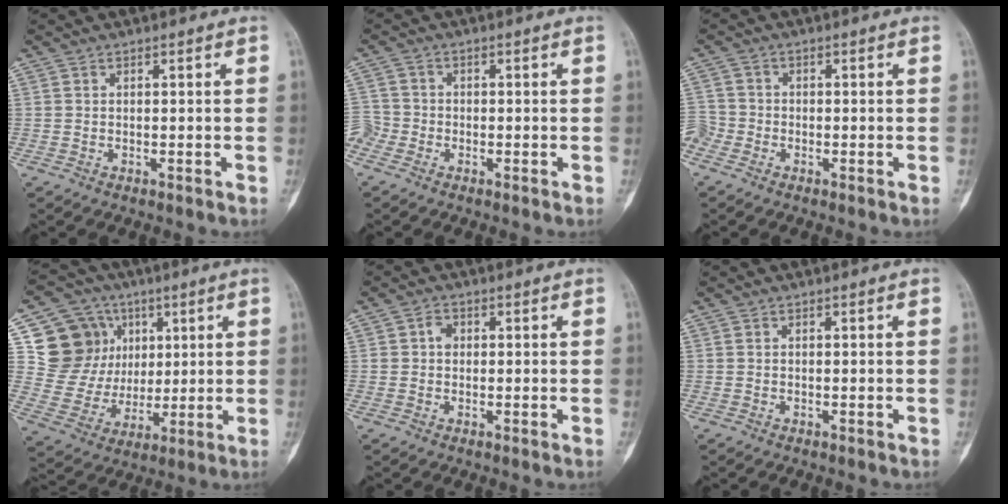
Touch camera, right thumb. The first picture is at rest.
{"total": 4.6, "force": [-2.5, 3.5, 1.3], "torque": [-0.032, 0.009, -0.056]}
{"total": 4.5, "force": [-2.5, 3.4, 1.3], "torque": [-0.031, 0.008, -0.056]}
{"total": 16.2, "force": [5.8, 14.3, 4.8], "torque": [-0.043, 0.002, 0.120]}
{"total": 2.1, "force": [0.2, 1.7, 1.2], "torque": [-0.010, 0.006, 0.000]}
{"total": 0.0}